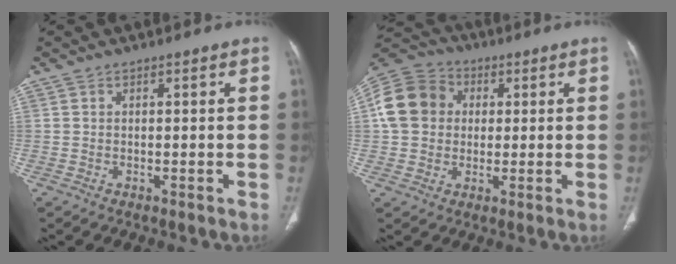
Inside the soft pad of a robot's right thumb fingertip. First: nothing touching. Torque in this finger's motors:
{"motor_torque": [0.76, 1.37, 0.05, -0.43, 0.00]}